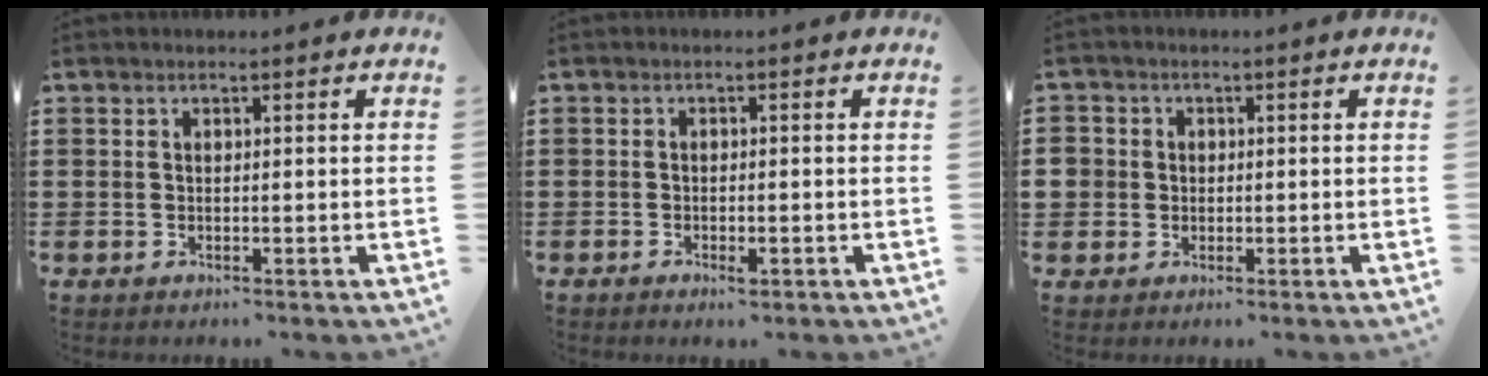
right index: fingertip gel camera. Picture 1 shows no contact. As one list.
[{"total": 1.2, "force": [-0.8, 0.5, 0.7], "torque": [-0.015, -0.004, -0.015]}, {"total": 2.6, "force": [0.0, 2.6, 0.3], "torque": [-0.017, 0.009, -0.004]}]